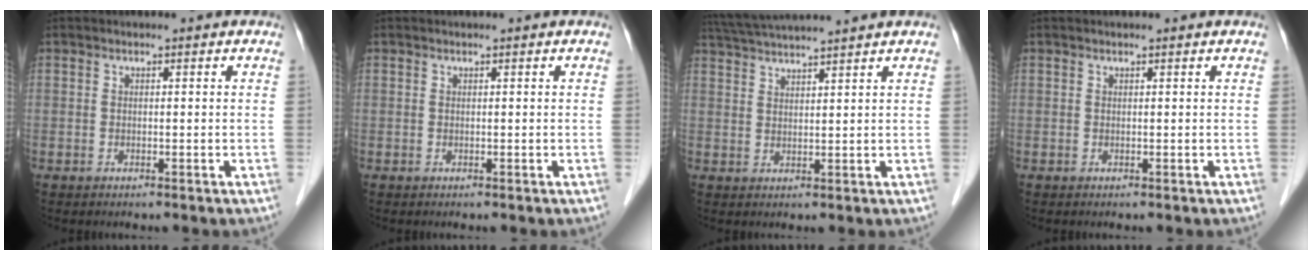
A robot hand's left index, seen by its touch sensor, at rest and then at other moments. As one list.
[{"total": 0.0}, {"total": 9.0, "force": [8.2, -1.3, 3.3], "torque": [-0.064, 0.030, 0.132]}, {"total": 0.0}]